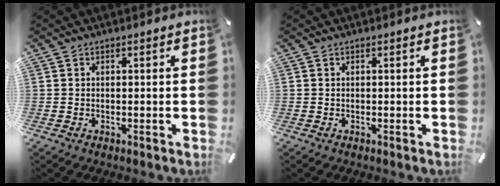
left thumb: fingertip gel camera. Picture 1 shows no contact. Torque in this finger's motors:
{"motor_torque": [0.00, 0.00, -0.03, 0.03, -0.01]}